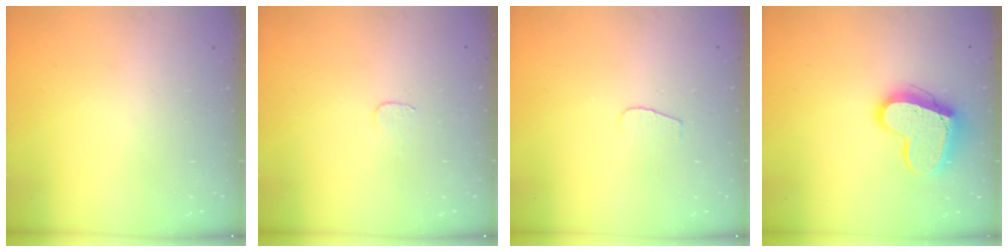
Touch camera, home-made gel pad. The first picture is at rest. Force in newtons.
{"total": 3.0, "press": 3.0, "slide": 0.3}
{"total": 3.7, "press": 3.6, "slide": 0.4}
{"total": 14.0, "press": 14.0, "slide": 0.6}